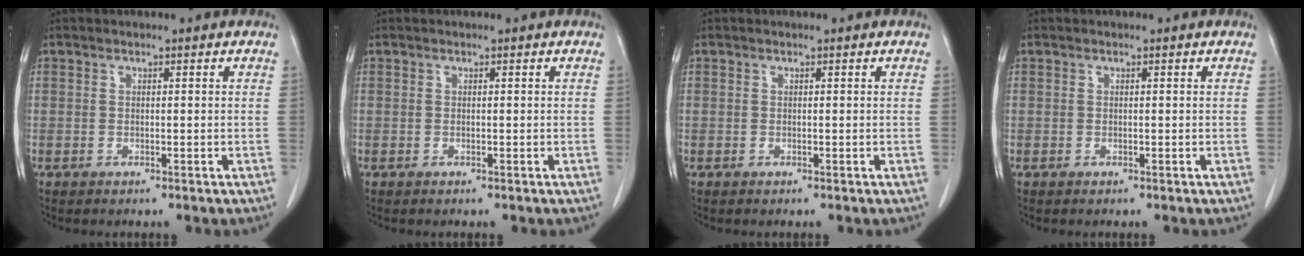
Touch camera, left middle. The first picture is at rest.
{"total": 0.0}
{"total": 0.0}
{"total": 0.0}